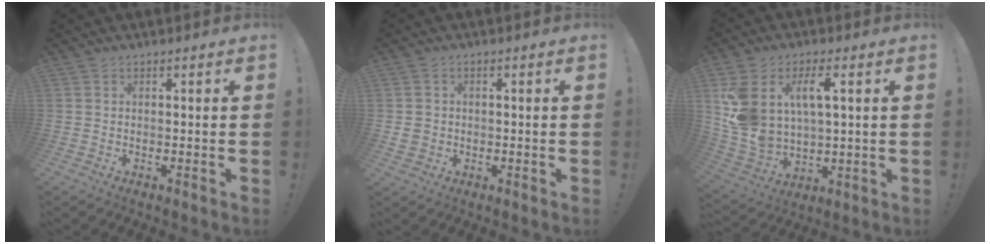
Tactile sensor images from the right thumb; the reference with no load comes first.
{"total": 3.5, "force": [0.3, 3.2, 1.3], "torque": [-0.019, -0.002, 0.005]}
{"total": 14.0, "force": [5.2, 8.5, 9.9], "torque": [-0.224, -0.018, 0.098]}